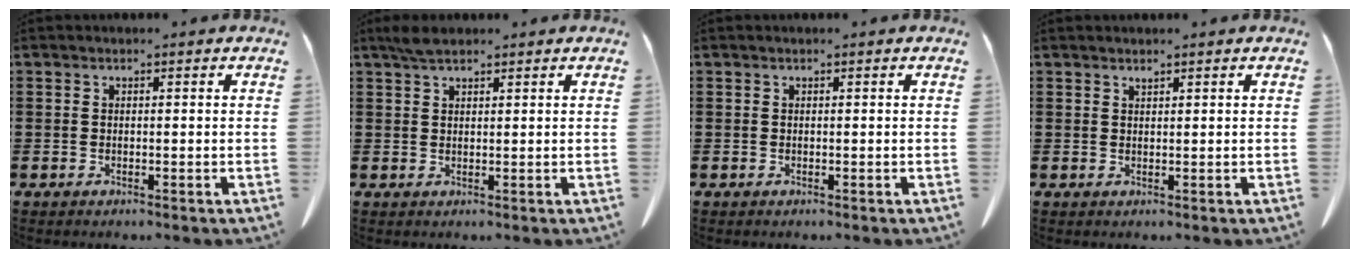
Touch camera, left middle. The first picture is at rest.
{"total": 2.4, "force": [1.8, 0.7, 1.4], "torque": [-0.031, 0.004, 0.033]}
{"total": 0.0}
{"total": 0.8, "force": [0.7, 0.0, 0.3], "torque": [-0.008, -0.002, 0.014]}